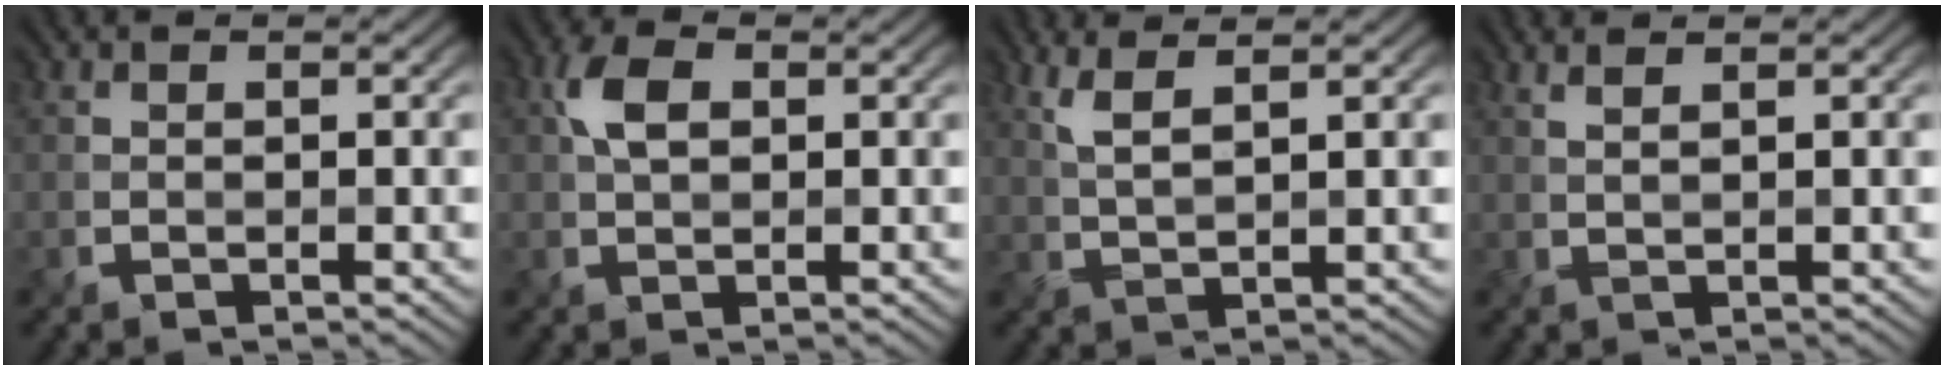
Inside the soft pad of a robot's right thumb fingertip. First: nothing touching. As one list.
[{"total": 3.6, "force": [1.0, 2.2, 2.7], "torque": [-0.060, 0.009, 0.018]}, {"total": 3.9, "force": [2.3, 0.8, 3.0], "torque": [-0.064, 0.007, 0.054]}, {"total": 2.3, "force": [1.5, 0.6, 1.6], "torque": [-0.017, 0.003, 0.015]}]